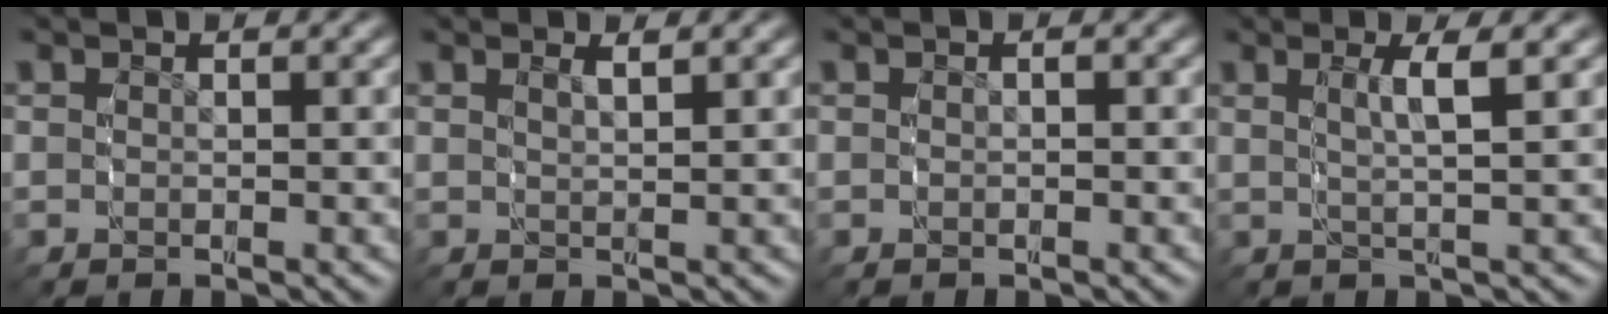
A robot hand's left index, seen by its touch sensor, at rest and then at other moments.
{"total": 0.9, "force": [0.5, 0.0, 0.7], "torque": [-0.015, -0.006, 0.012]}
{"total": 0.7, "force": [-0.3, 0.5, 0.3], "torque": [-0.007, -0.003, -0.006]}
{"total": 2.8, "force": [0.8, 0.3, 2.7], "torque": [-0.058, -0.003, 0.015]}